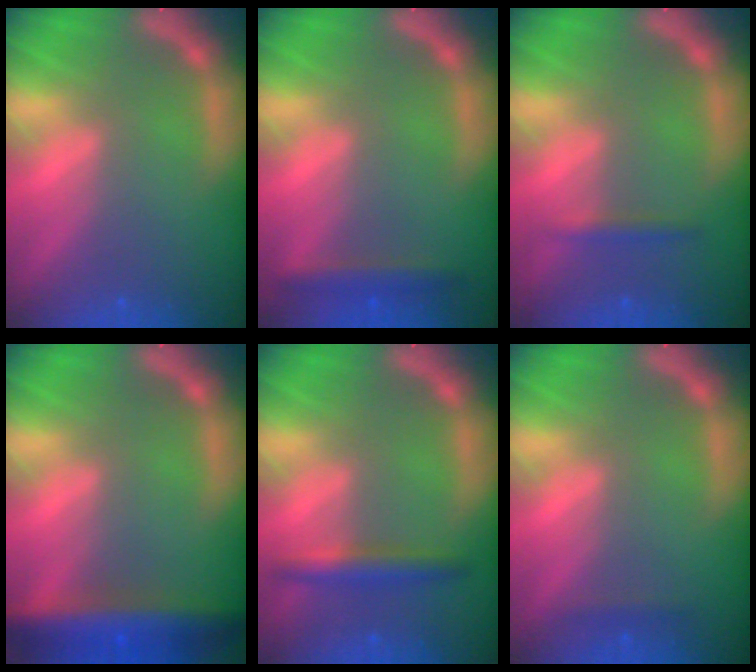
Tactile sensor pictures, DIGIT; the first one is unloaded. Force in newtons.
{"total": 2.4}
{"total": 1.4}
{"total": 7.4}
{"total": 3.0}
{"total": 0.9}